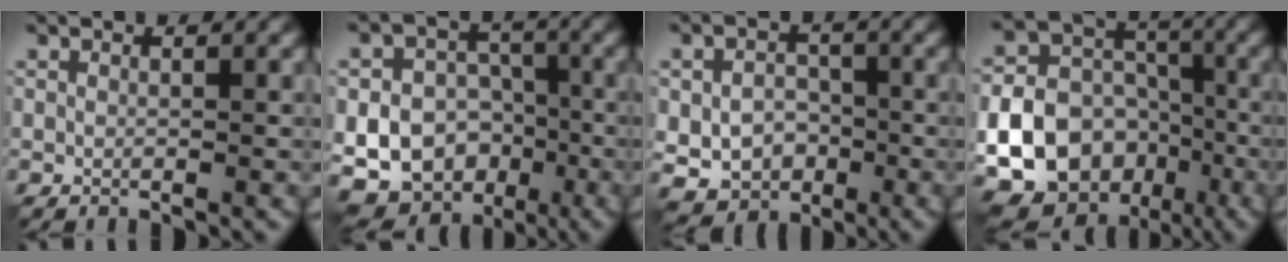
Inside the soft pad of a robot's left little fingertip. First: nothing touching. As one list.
[{"total": 18.2, "force": [-6.4, 15.9, 5.9], "torque": [-0.117, -0.042, -0.107]}, {"total": 5.4, "force": [-1.4, 4.2, 3.0], "torque": [-0.056, -0.009, -0.024]}, {"total": 21.5, "force": [-7.8, 18.4, 7.9], "torque": [-0.178, -0.044, -0.143]}]